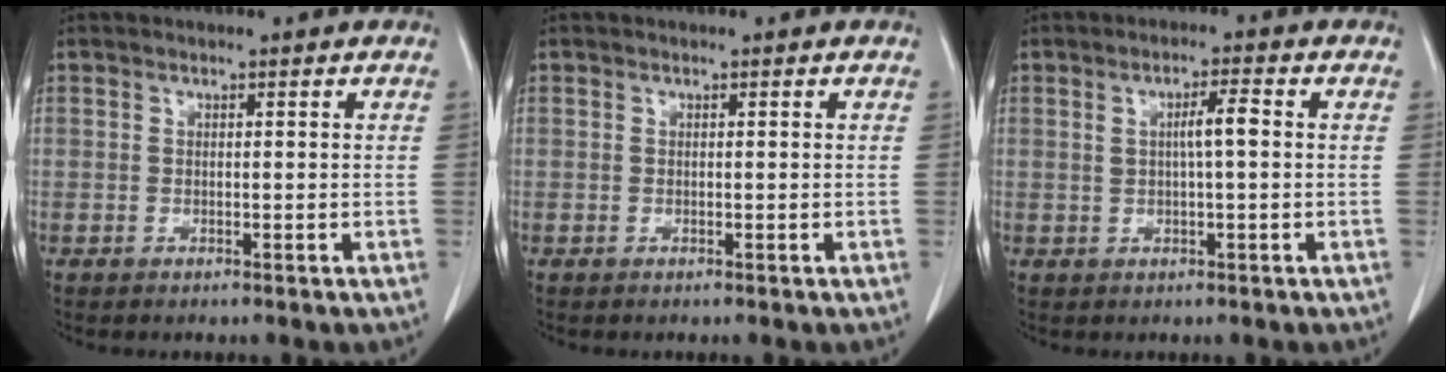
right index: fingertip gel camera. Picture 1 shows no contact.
{"total": 0.0}
{"total": 3.4, "force": [0.6, 0.3, 3.3], "torque": [-0.056, 0.005, 0.013]}